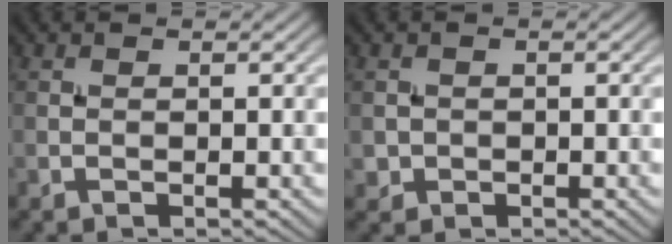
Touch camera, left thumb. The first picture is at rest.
{"total": 1.5, "force": [-0.3, 1.5, 0.0], "torque": [0.003, -0.008, -0.006]}